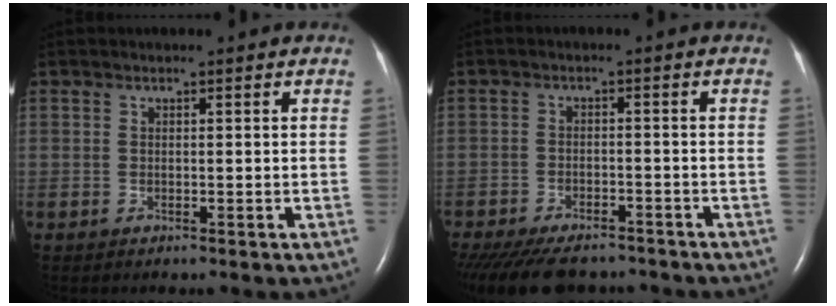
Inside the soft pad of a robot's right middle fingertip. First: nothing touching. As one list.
[{"total": 14.0, "force": [-11.7, 5.2, 5.7], "torque": [-0.136, -0.019, -0.164]}]